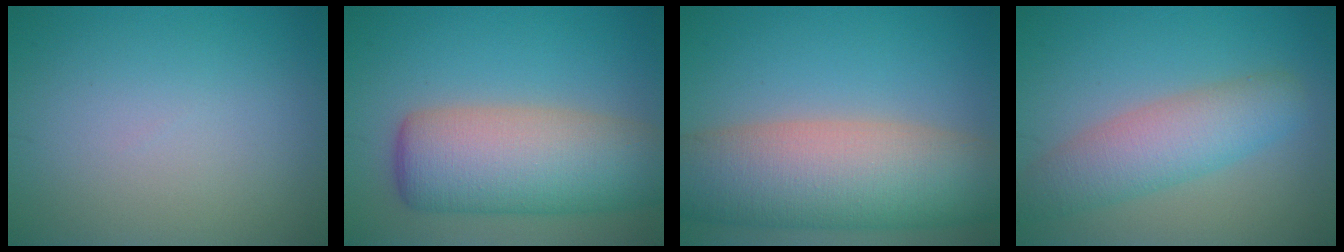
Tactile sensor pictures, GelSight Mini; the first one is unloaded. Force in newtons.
{"total": 9.9, "press": 9.9, "slide": 0.5}
{"total": 11.8, "press": 11.8, "slide": 1.1}
{"total": 5.2, "press": 5.2, "slide": 0.2}